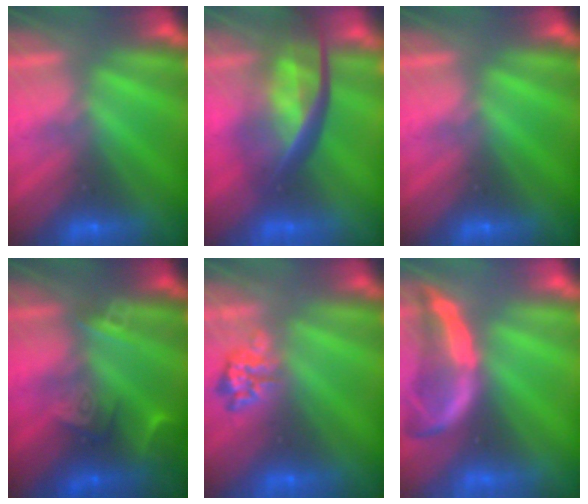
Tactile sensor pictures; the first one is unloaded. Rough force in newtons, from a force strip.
{"total": 7.6}
{"total": 0.0}
{"total": 2.4}
{"total": 2.4}
{"total": 1.9}